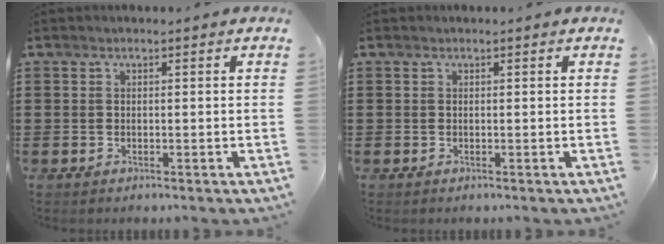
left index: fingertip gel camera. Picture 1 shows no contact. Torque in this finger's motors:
{"motor_torque": [0.00, 0.00, 0.00, 0.00]}